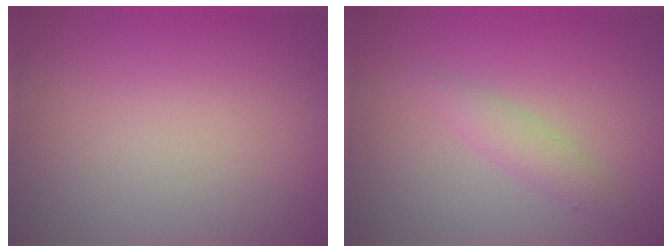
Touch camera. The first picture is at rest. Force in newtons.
{"total": 1.7, "press": 1.7, "slide": 0.1}